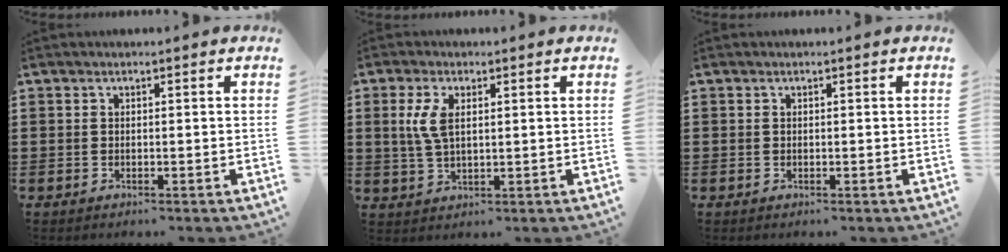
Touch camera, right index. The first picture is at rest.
{"total": 4.9, "force": [1.2, 2.2, 4.2], "torque": [-0.105, 0.002, 0.015]}
{"total": 0.0}